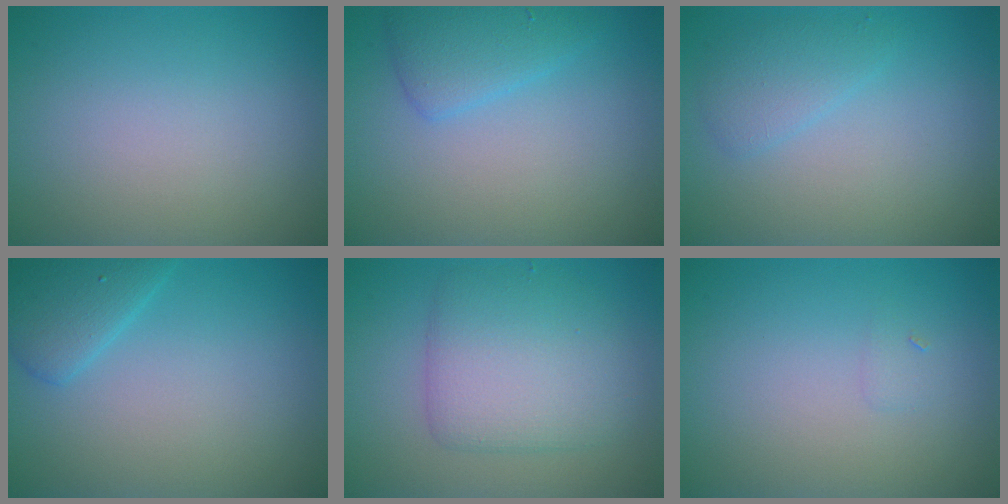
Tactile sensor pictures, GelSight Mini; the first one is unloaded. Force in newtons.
{"total": 2.6, "press": 2.6, "slide": 0.2}
{"total": 2.0, "press": 2.0, "slide": 0.1}
{"total": 2.9, "press": 2.9, "slide": 0.1}
{"total": 5.4, "press": 5.4, "slide": 0.0}
{"total": 0.5, "press": 0.5, "slide": 0.1}